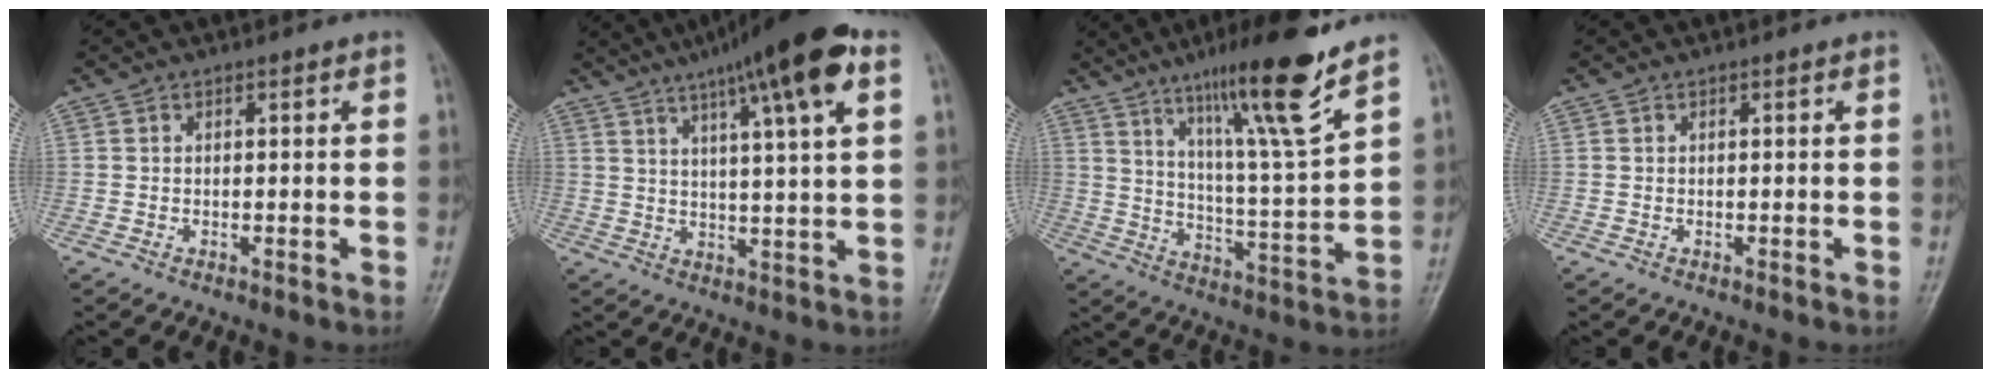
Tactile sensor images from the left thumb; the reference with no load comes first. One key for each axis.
{"total": 16.6, "fx": 8.7, "fy": 2.3, "fz": 14.0, "tx": -0.208, "ty": -0.004, "tz": 0.128}
{"total": 16.8, "fx": 11.1, "fy": 0.8, "fz": 12.6, "tx": -0.196, "ty": -0.062, "tz": 0.183}
{"total": 0.0}